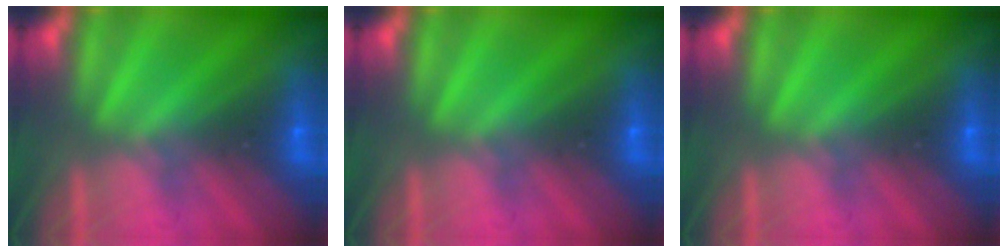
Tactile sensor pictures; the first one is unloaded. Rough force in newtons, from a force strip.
{"total": 0.0}
{"total": 0.0}